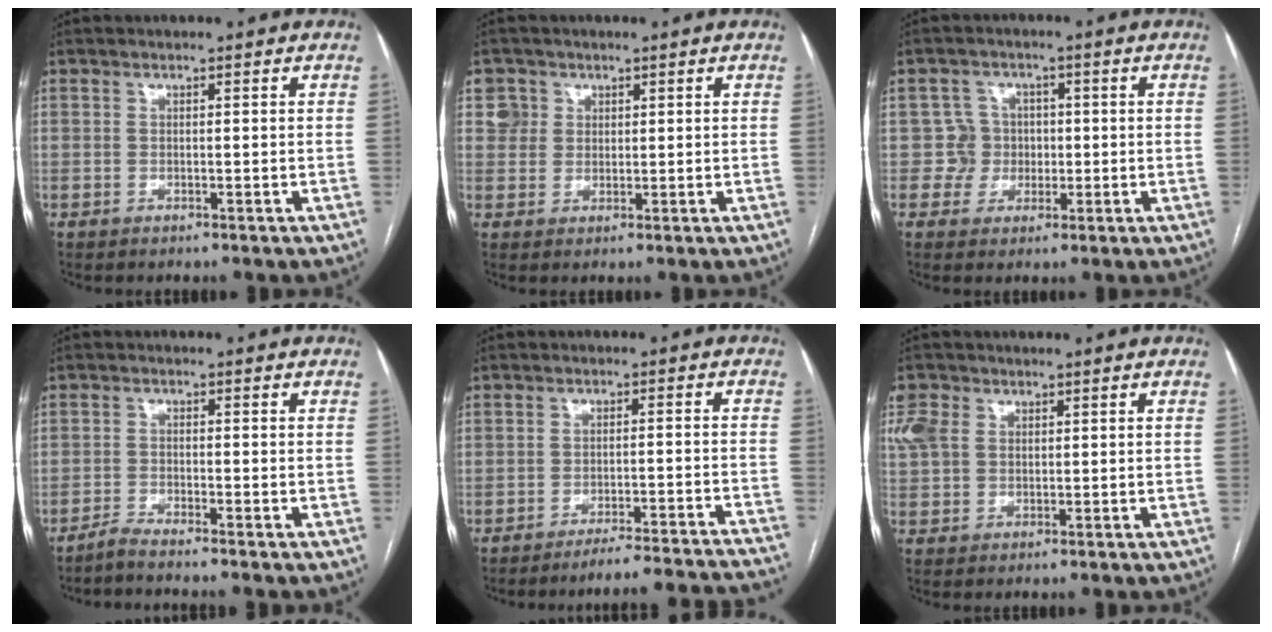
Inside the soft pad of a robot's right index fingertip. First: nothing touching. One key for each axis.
{"total": 3.5, "fx": 1.5, "fy": 3.2, "fz": -0.2, "tx": 0.012, "ty": 0.008, "tz": 0.027}
{"total": 4.2, "fx": 0.1, "fy": 4.2, "fz": -0.1, "tx": 0.012, "ty": 0.017, "tz": 0.005}
{"total": 2.6, "fx": -2.3, "fy": -0.9, "fz": 0.6, "tx": -0.019, "ty": -0.006, "tz": -0.049}
{"total": 17.2, "fx": -16.5, "fy": -1.3, "fz": 4.8, "tx": -0.025, "ty": -0.015, "tz": -0.206}
{"total": 4.6, "fx": 1.8, "fy": 3.6, "fz": 2.2, "tx": -0.070, "ty": 0.017, "tz": 0.041}